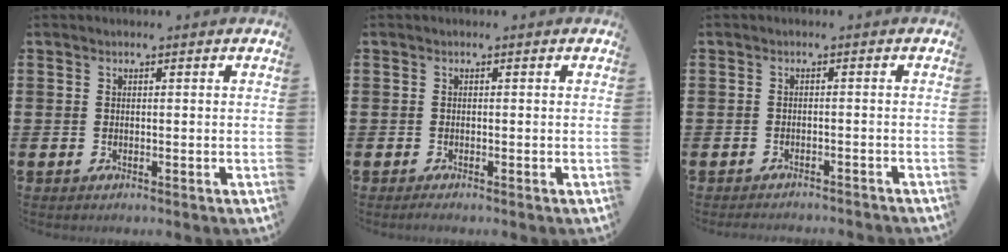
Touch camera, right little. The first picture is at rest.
{"total": 0.5, "force": [-0.3, 0.0, 0.4], "torque": [-0.007, -0.002, -0.006]}
{"total": 1.2, "force": [-1.2, -0.1, 0.0], "torque": [-0.003, 0.002, -0.025]}